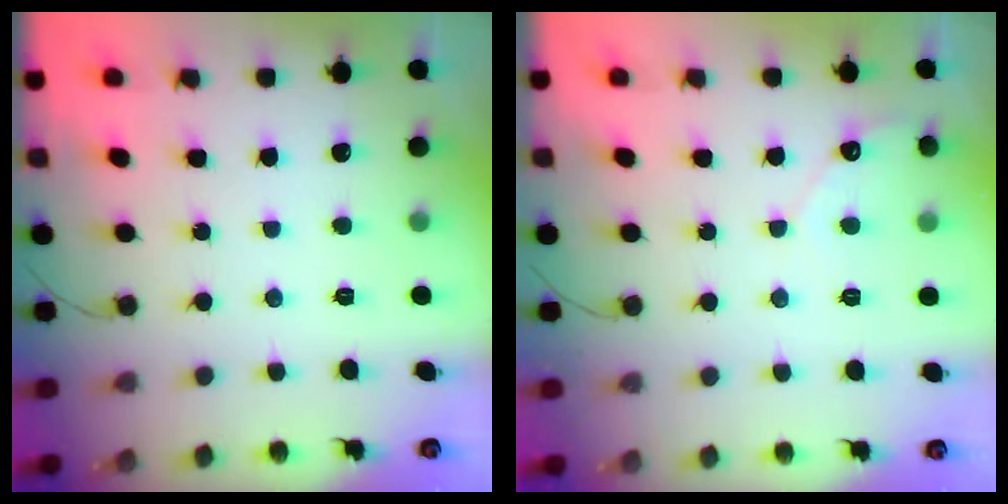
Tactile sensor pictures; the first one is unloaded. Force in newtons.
{"total": 3.5, "press": 3.5, "slide": 0.3}